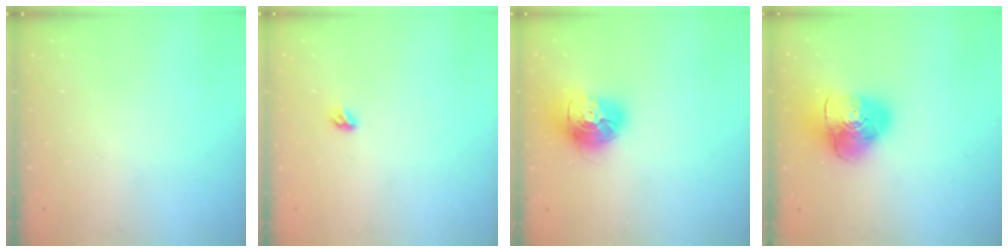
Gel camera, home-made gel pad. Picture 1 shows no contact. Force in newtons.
{"total": 3.2, "press": 3.1, "slide": 0.8}
{"total": 15.9, "press": 15.8, "slide": 1.4}
{"total": 12.3, "press": 12.2, "slide": 1.9}